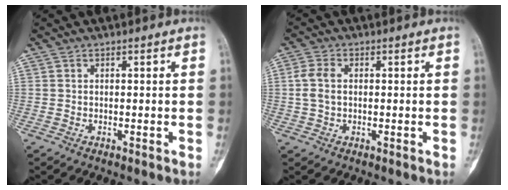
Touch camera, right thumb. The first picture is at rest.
{"total": 4.1, "force": [0.2, 2.6, 3.1], "torque": [-0.071, 0.008, 0.000]}